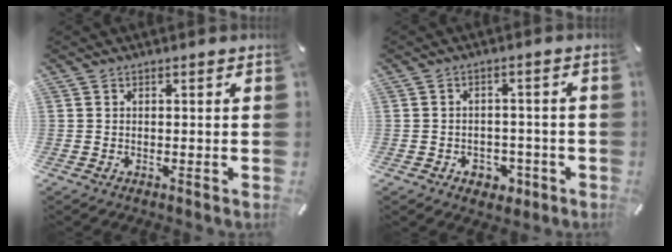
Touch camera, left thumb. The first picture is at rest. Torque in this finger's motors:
{"motor_torque": [0.00, 0.01, 0.00, 0.00, 0.02]}